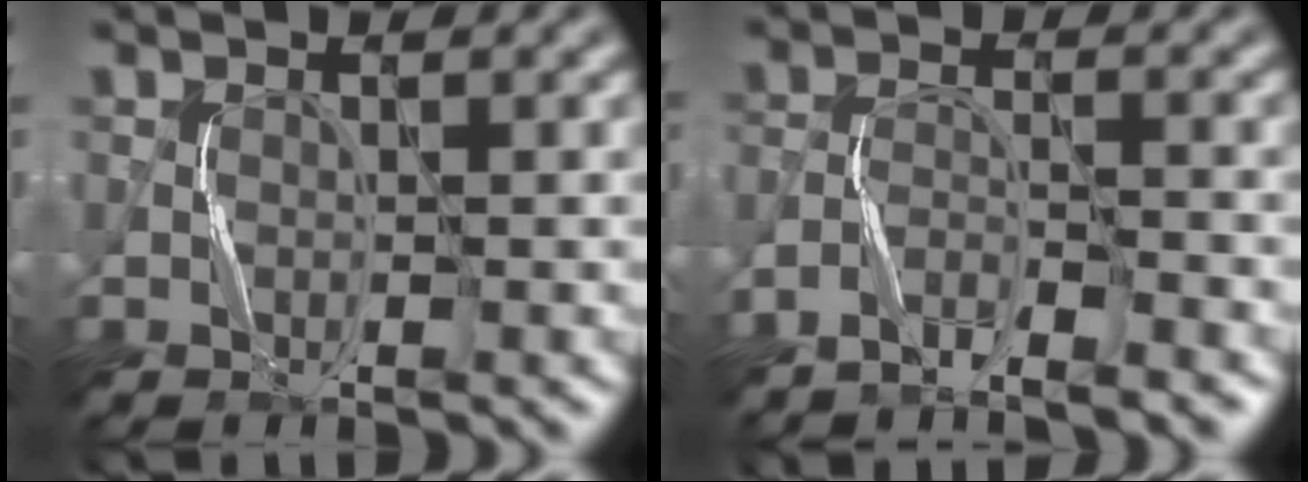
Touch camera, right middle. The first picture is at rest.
{"total": 3.1, "force": [-2.9, -0.1, 0.9], "torque": [-0.023, 0.003, -0.059]}